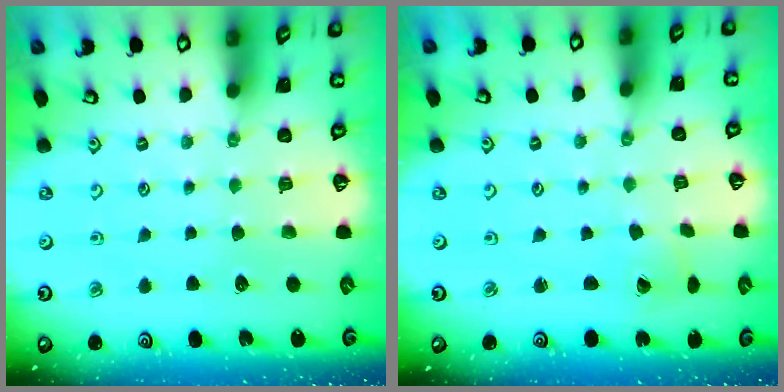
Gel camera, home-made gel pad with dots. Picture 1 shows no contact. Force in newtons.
{"total": 1.8, "press": 1.8, "slide": 0.1}